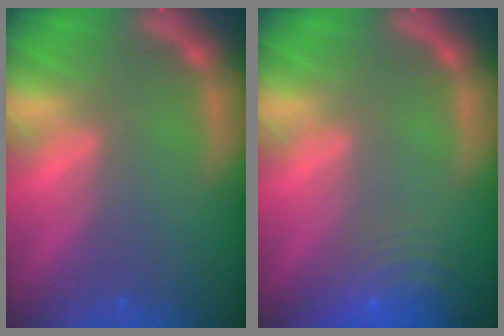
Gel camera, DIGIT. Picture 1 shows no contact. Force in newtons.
{"total": 9.1}